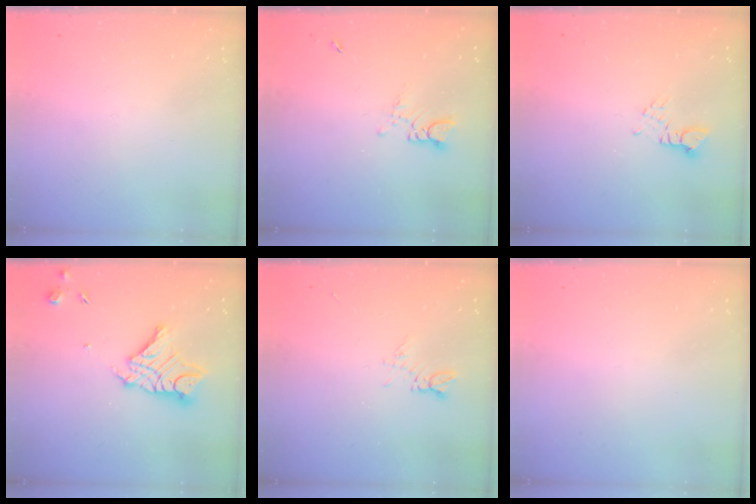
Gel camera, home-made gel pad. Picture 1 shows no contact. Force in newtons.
{"total": 2.9, "press": 2.9, "slide": 0.2}
{"total": 2.6, "press": 2.5, "slide": 0.4}
{"total": 12.5, "press": 12.5, "slide": 1.1}
{"total": 5.4, "press": 5.3, "slide": 0.7}
{"total": 0.0}